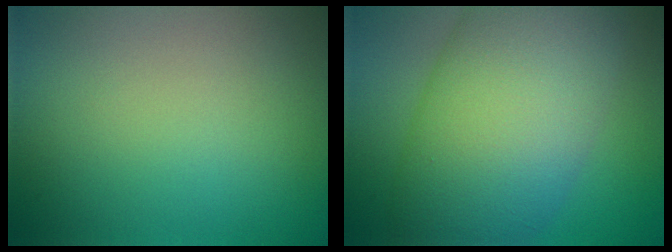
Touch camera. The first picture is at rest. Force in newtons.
{"total": 13.6, "press": 13.6, "slide": 0.3}